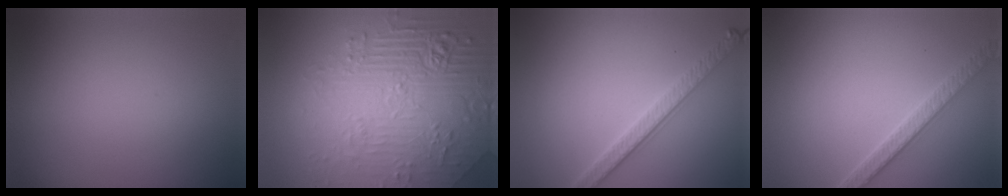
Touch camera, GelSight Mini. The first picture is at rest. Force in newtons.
{"total": 8.9, "press": 6.2, "slide": 6.4}
{"total": 2.8, "press": 2.8, "slide": 0.7}
{"total": 2.8, "press": 2.8, "slide": 0.6}